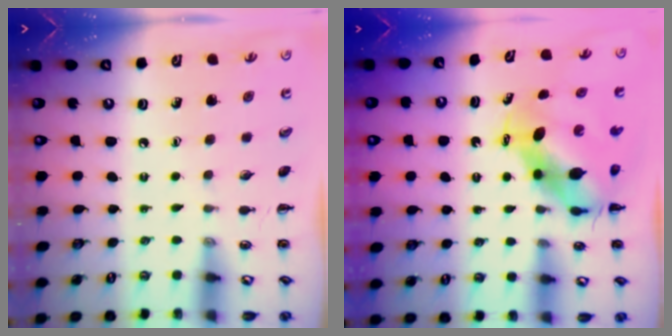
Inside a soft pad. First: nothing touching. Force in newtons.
{"total": 8.0, "press": 7.8, "slide": 1.9}